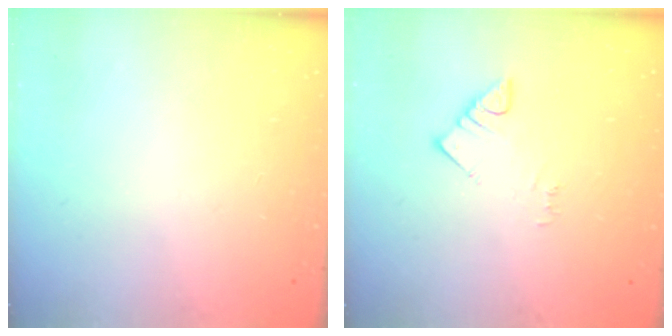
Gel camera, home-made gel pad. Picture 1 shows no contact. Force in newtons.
{"total": 2.8, "press": 2.8, "slide": 0.2}